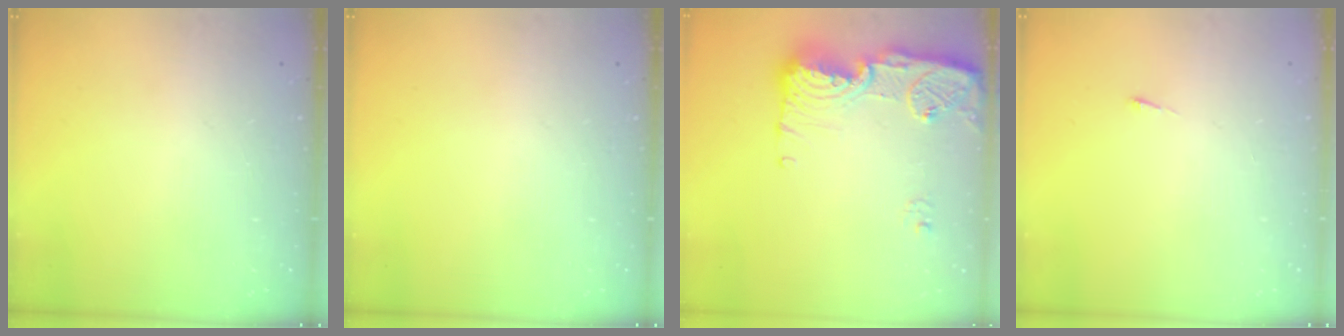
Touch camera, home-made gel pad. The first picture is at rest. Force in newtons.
{"total": 0.0}
{"total": 15.8, "press": 15.7, "slide": 1.4}
{"total": 2.6, "press": 2.5, "slide": 0.3}